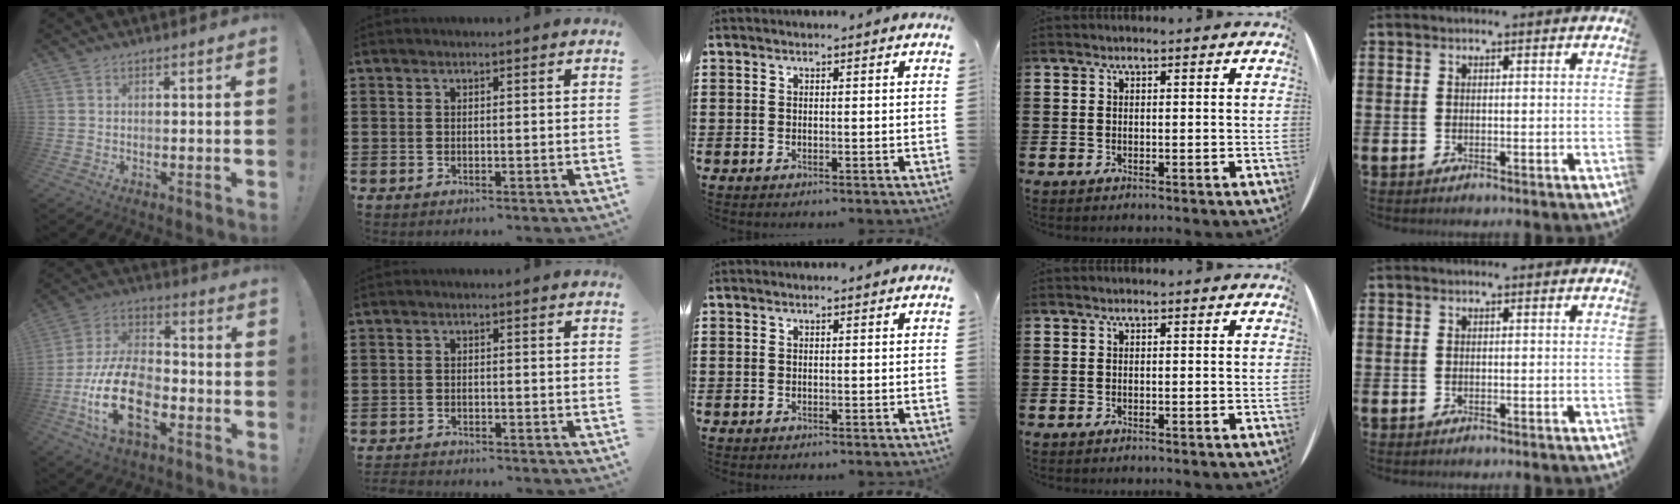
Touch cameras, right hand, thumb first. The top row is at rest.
{"thumb": {"total": 20.5, "force": [-7.7, 11.9, 14.9], "torque": [-0.285, 0.038, -0.126]}, "index": {"total": 1.4, "force": [-1.3, 0.2, -0.1], "torque": [-0.004, 0.002, -0.030]}}